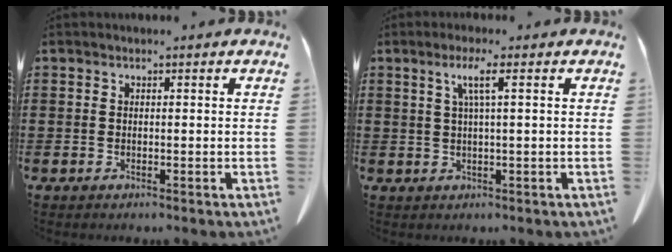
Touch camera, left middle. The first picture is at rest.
{"total": 3.6, "force": [1.2, -0.2, 3.4], "torque": [-0.069, -0.001, 0.018]}